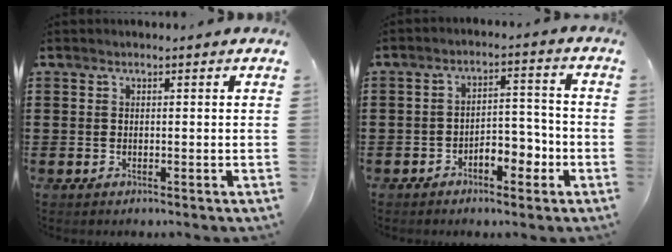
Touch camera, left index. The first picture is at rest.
{"total": 5.0, "force": [-3.0, 2.5, 3.1], "torque": [-0.046, 0.012, -0.060]}